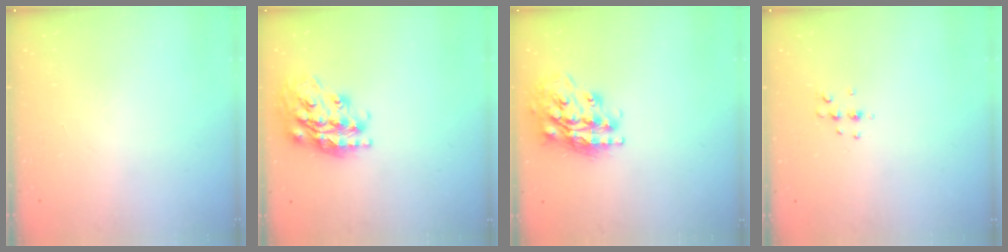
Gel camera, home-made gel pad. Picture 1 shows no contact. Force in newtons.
{"total": 20.4, "press": 20.3, "slide": 1.8}
{"total": 17.9, "press": 17.8, "slide": 1.5}
{"total": 4.9, "press": 4.7, "slide": 1.6}